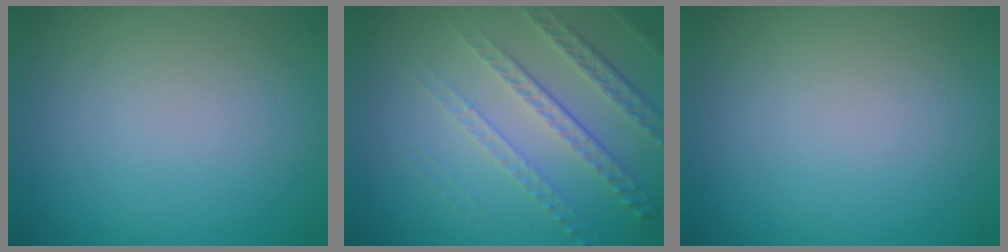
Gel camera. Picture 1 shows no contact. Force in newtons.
{"total": 5.0, "press": 3.4, "slide": 3.7}
{"total": 0.0}